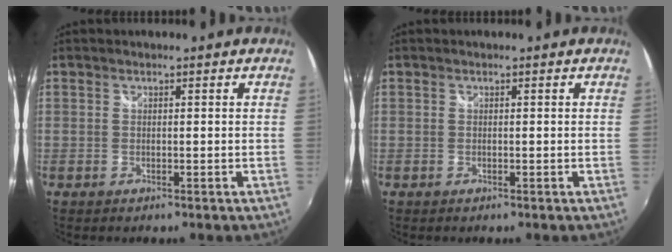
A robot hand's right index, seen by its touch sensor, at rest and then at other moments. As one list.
[{"total": 0.0}]